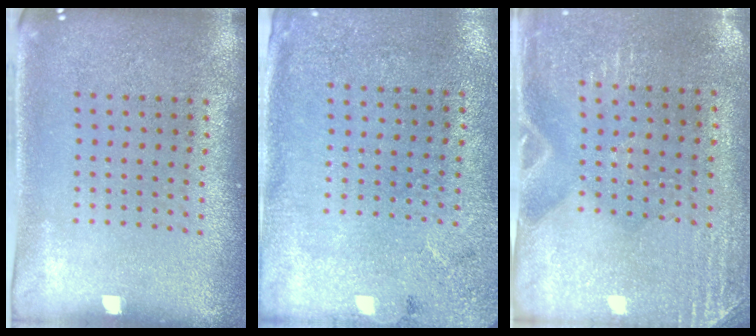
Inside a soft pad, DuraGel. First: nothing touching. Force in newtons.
{"total": 2.7, "press": 2.2, "slide": 1.7}
{"total": 2.8, "press": 2.5, "slide": 1.3}